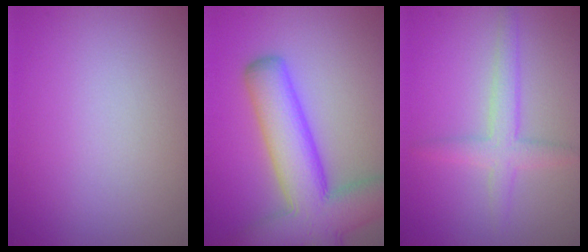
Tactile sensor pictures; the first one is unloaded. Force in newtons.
{"total": 10.0, "press": 10.0, "slide": 0.6}
{"total": 2.7, "press": 2.7, "slide": 0.2}